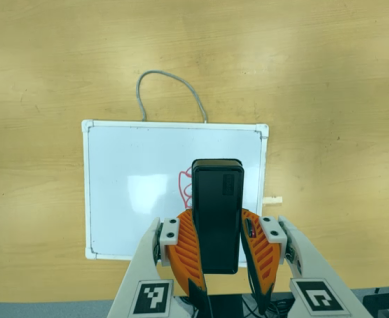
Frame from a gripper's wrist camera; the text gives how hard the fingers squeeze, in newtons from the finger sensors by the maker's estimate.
{"total": 9.6, "left": 7.2, "right": 12.1}